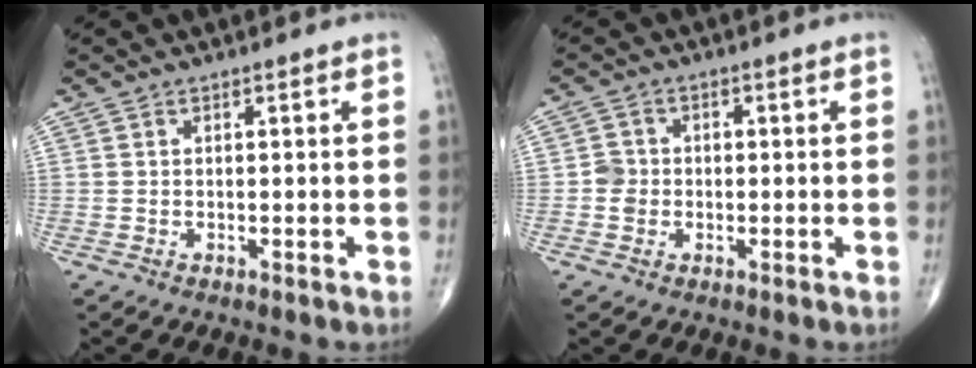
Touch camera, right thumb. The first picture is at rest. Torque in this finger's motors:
{"motor_torque": [0.35, 0.54, 0.33, -0.07, 0.02]}